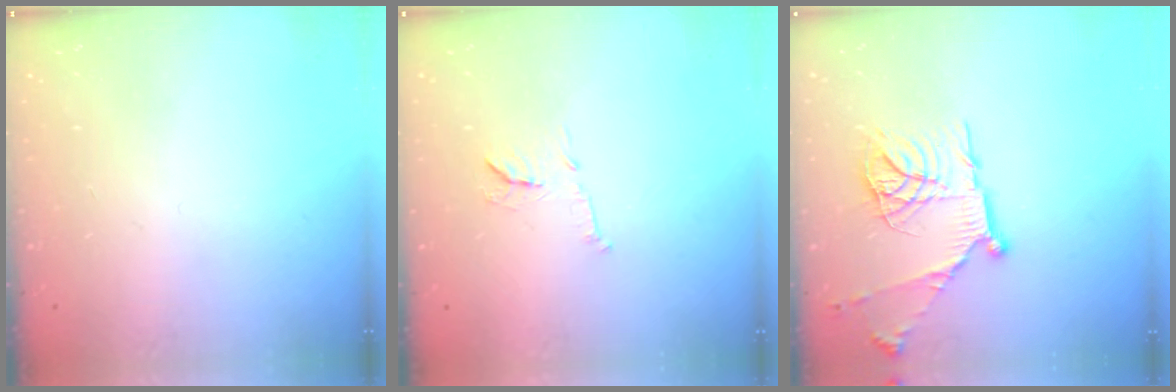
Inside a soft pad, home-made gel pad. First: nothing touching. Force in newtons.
{"total": 9.1, "press": 9.1, "slide": 0.5}
{"total": 17.9, "press": 17.8, "slide": 1.6}